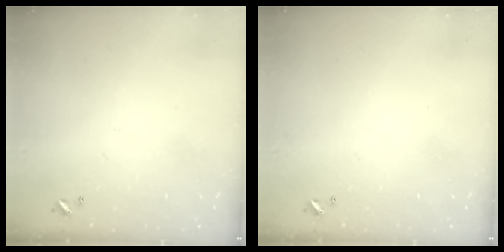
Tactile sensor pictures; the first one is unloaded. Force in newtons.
{"total": 0.0}